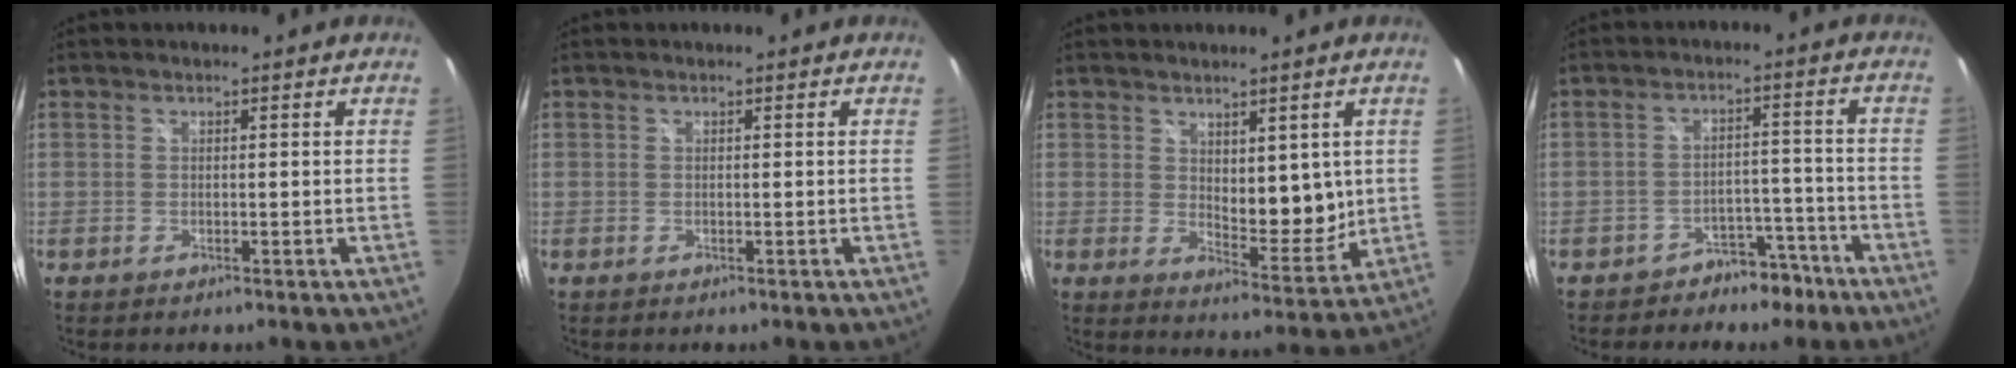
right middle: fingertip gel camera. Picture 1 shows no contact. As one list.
[{"total": 0.0}, {"total": 7.2, "force": [2.9, 3.8, 5.5], "torque": [-0.070, -0.012, 0.055]}, {"total": 6.1, "force": [-4.6, 3.7, 1.4], "torque": [-0.021, 0.032, -0.060]}]